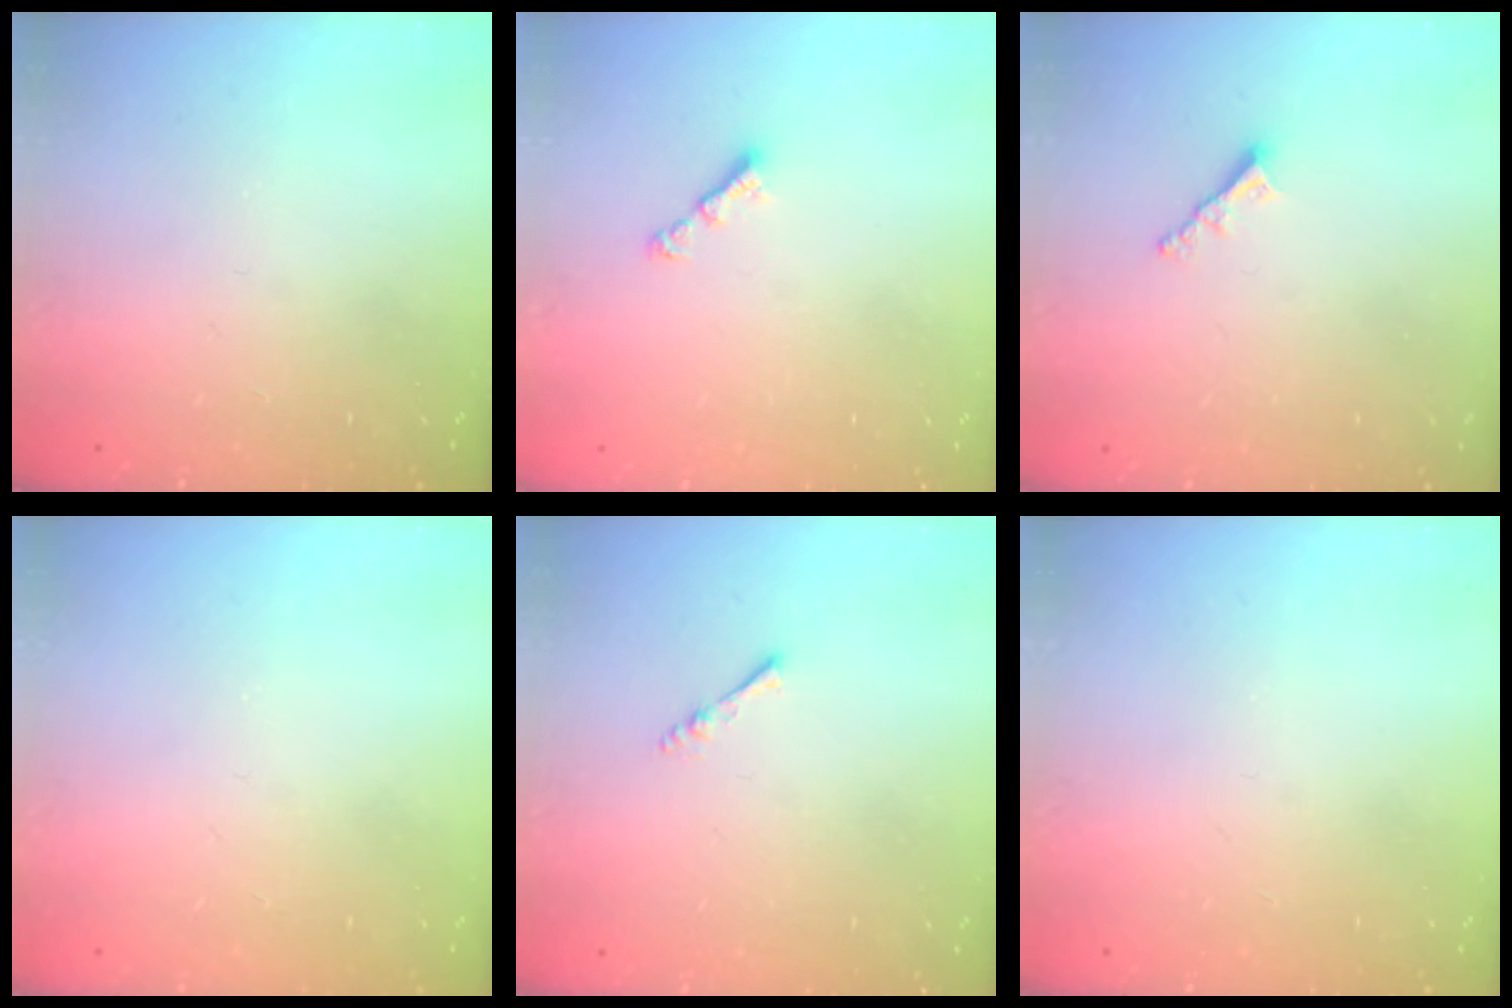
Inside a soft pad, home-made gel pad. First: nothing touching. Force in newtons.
{"total": 2.9, "press": 2.8, "slide": 0.6}
{"total": 2.3, "press": 2.3, "slide": 0.1}
{"total": 0.0}
{"total": 2.4, "press": 2.3, "slide": 0.5}
{"total": 0.0}